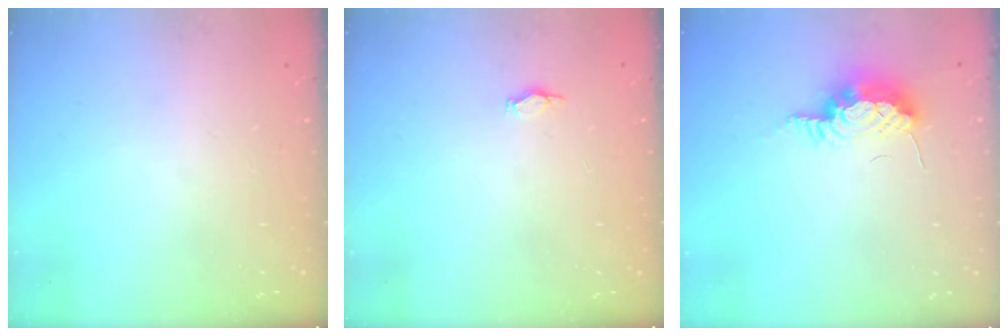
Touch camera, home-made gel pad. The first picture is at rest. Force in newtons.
{"total": 2.2, "press": 1.9, "slide": 1.2}
{"total": 9.6, "press": 9.1, "slide": 3.1}